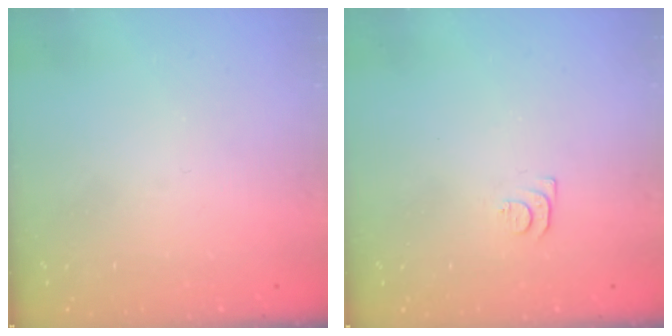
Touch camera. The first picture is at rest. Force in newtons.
{"total": 4.6, "press": 4.6, "slide": 0.6}